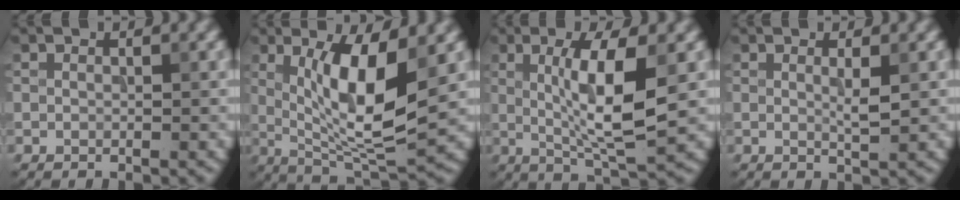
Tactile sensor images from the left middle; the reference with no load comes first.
{"total": 8.3, "force": [1.4, 2.2, 7.9], "torque": [-0.135, -0.012, 0.030]}
{"total": 6.9, "force": [0.7, 1.5, 6.7], "torque": [-0.118, -0.006, 0.016]}
{"total": 1.4, "force": [0.3, 0.1, 1.3], "torque": [-0.024, -0.003, 0.003]}